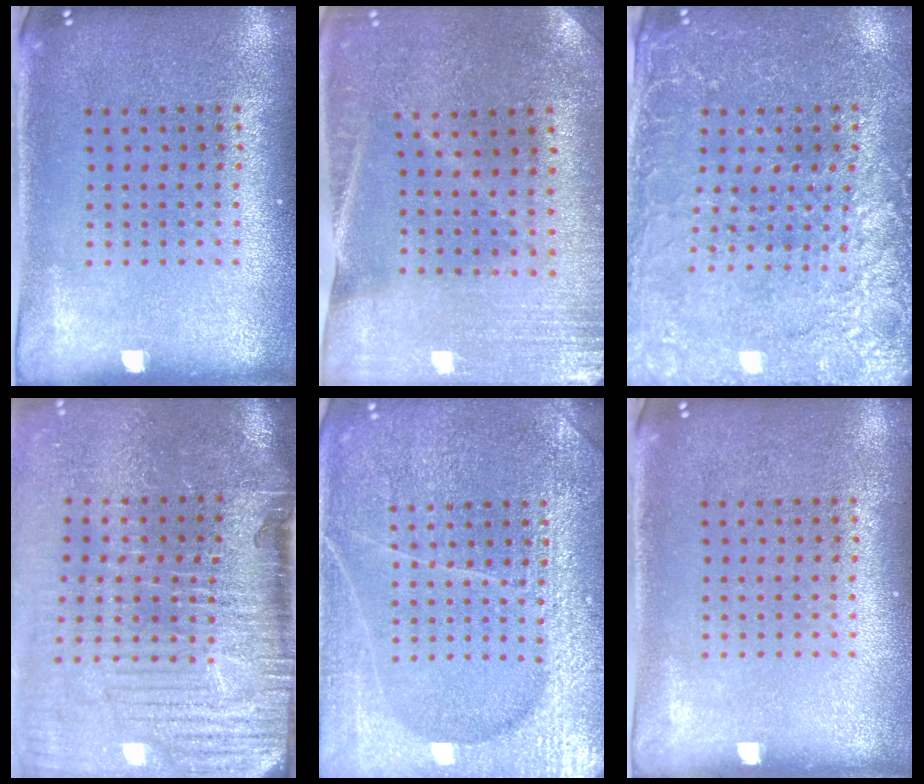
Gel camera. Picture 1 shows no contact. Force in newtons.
{"total": 0.5, "press": 0.5, "slide": 0.0}
{"total": 2.9, "press": 2.8, "slide": 0.7}
{"total": 5.4, "press": 4.4, "slide": 3.1}
{"total": 6.7, "press": 6.6, "slide": 0.9}
{"total": 0.0}